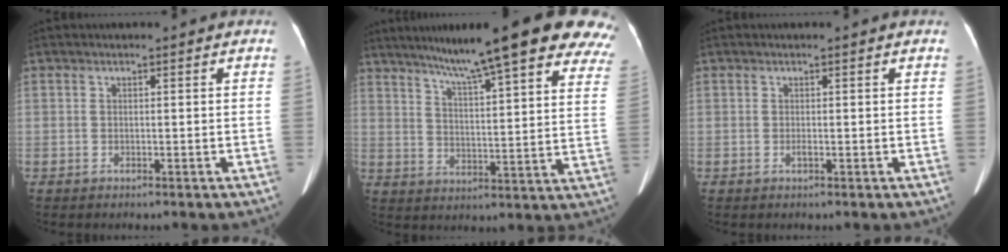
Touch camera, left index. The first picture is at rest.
{"total": 25.6, "force": [20.4, 2.1, 15.3], "torque": [-0.205, -0.016, 0.257]}
{"total": 0.5, "force": [-0.1, 0.0, 0.5], "torque": [-0.010, 0.000, -0.002]}